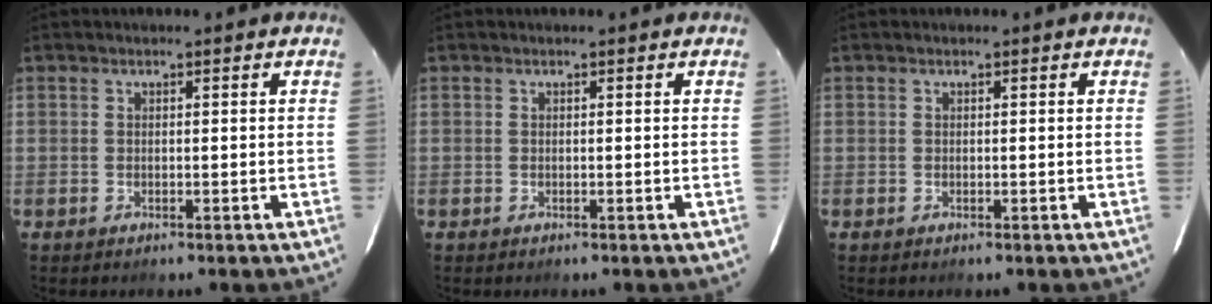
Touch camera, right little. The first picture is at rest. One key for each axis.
{"total": 0.0}
{"total": 0.0}